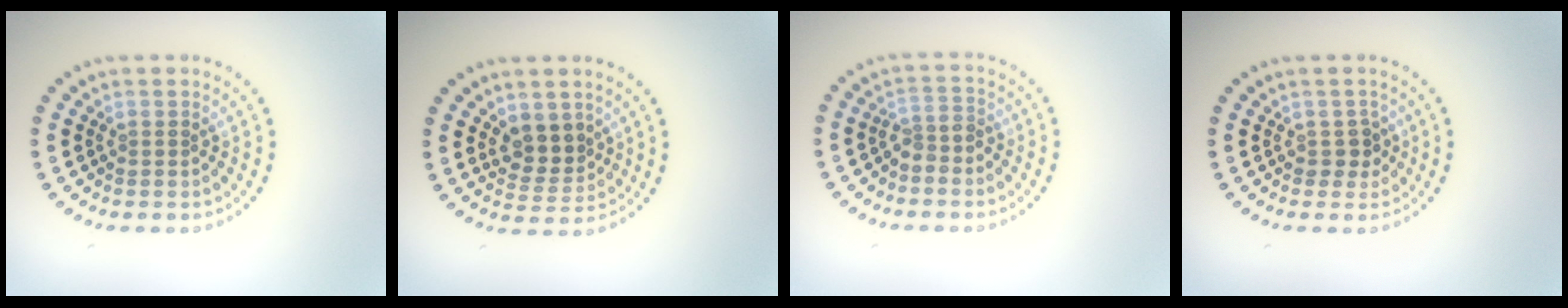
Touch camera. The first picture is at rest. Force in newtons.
{"total": 2.9, "press": 2.5, "slide": 1.3}
{"total": 2.0, "press": 1.6, "slide": 1.3}
{"total": 1.6, "press": 1.4, "slide": 0.8}